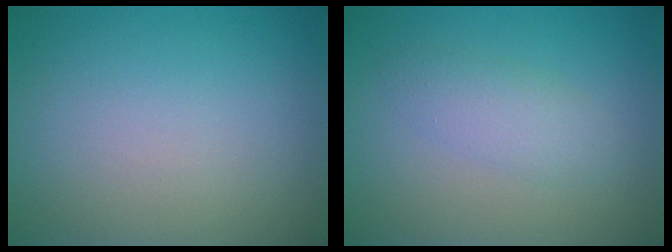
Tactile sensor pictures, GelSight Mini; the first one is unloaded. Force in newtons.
{"total": 2.3, "press": 2.3, "slide": 0.1}